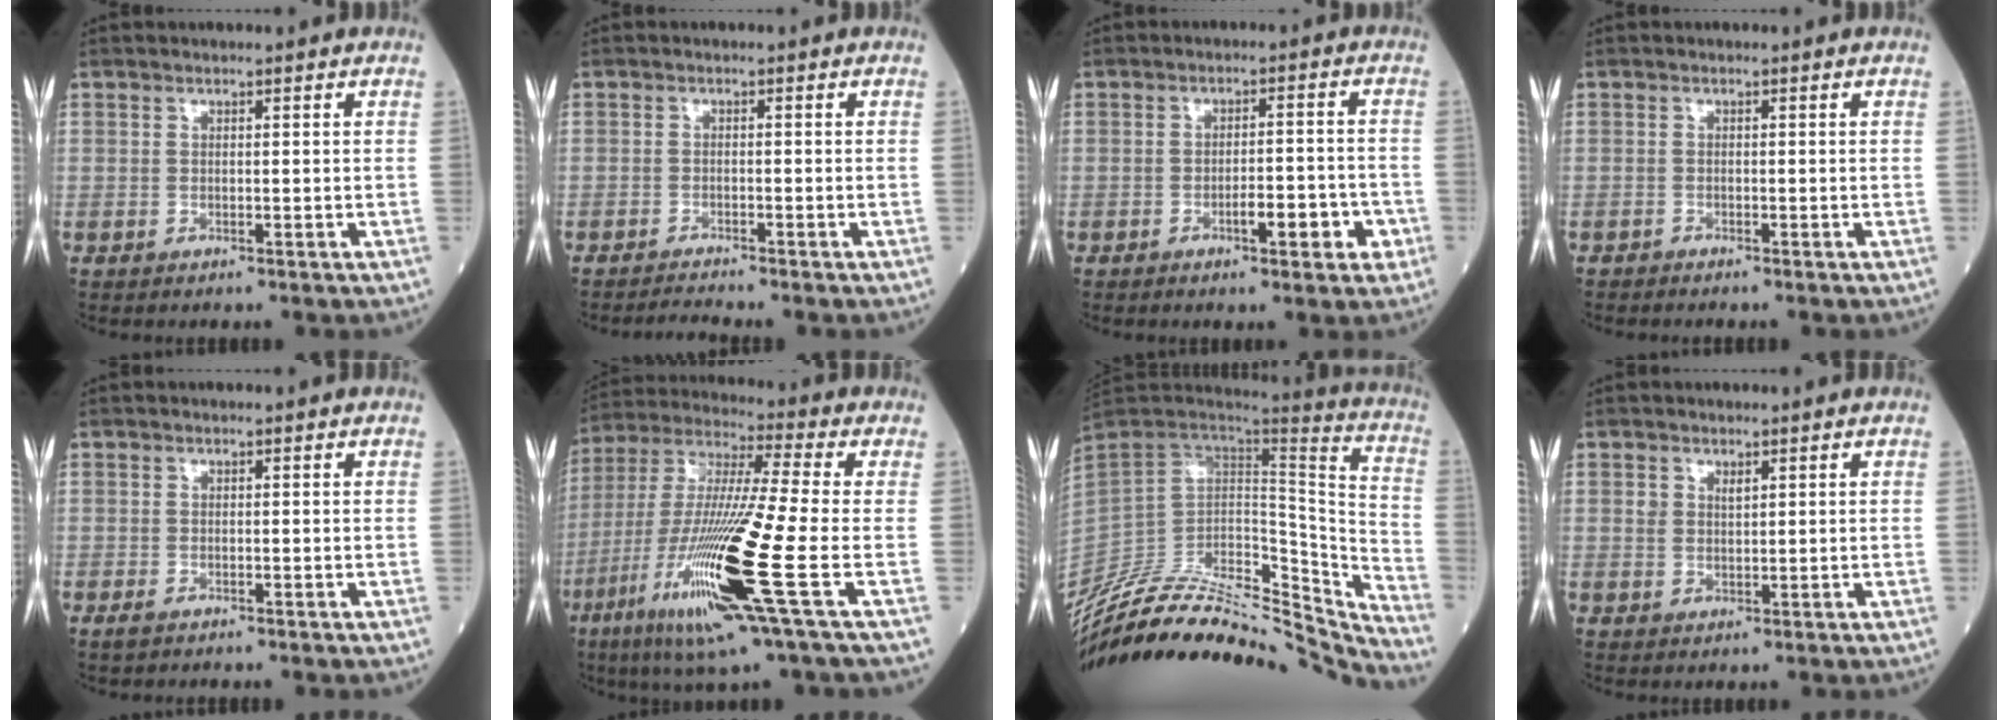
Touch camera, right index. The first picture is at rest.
{"total": 2.0, "force": [-1.8, -0.8, 0.0], "torque": [-0.005, -0.011, -0.034]}
{"total": 5.6, "force": [-2.5, 1.5, 4.9], "torque": [-0.065, 0.007, -0.032]}
{"total": 0.8, "force": [-0.8, 0.0, 0.2], "torque": [-0.005, -0.001, -0.017]}
{"total": 0.9, "force": [-0.7, 0.3, 0.5], "torque": [-0.018, -0.003, -0.013]}
{"total": 20.6, "force": [-7.3, 0.0, 19.3], "torque": [-0.404, -0.036, -0.143]}
{"total": 36.0, "force": [-32.4, 7.1, 14.0], "torque": [-0.204, -0.032, -0.480]}
{"total": 1.6, "force": [0.8, 0.9, 1.0], "torque": [-0.021, 0.003, 0.018]}